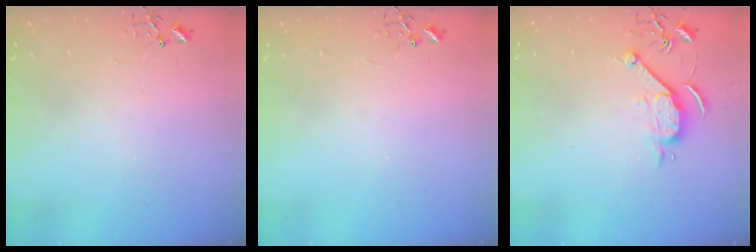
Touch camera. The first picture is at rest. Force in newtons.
{"total": 0.0}
{"total": 7.9, "press": 7.9, "slide": 0.9}